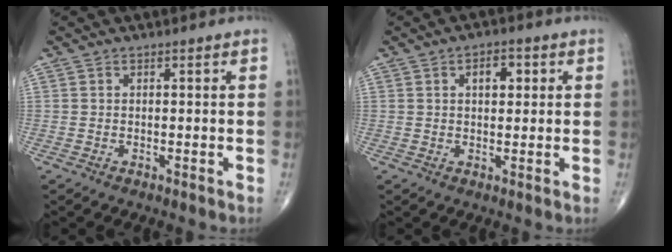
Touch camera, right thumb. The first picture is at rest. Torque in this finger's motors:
{"motor_torque": [0.05, 0.97, 0.48, 0.07, -0.03]}